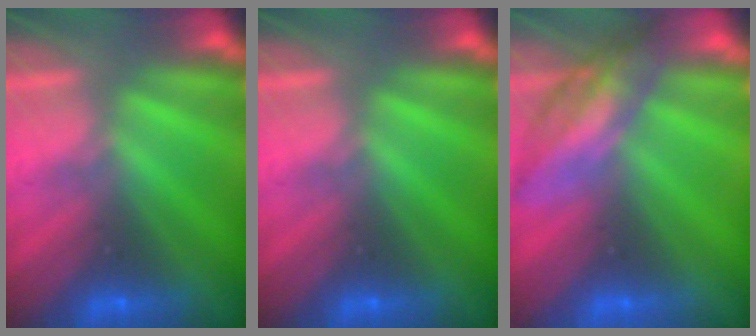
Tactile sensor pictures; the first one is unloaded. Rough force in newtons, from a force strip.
{"total": 0.0}
{"total": 2.7}